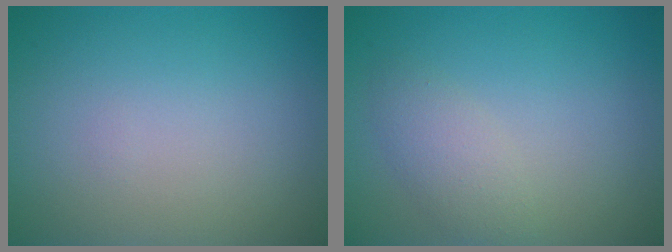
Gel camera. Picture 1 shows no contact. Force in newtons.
{"total": 2.1, "press": 2.1, "slide": 0.1}